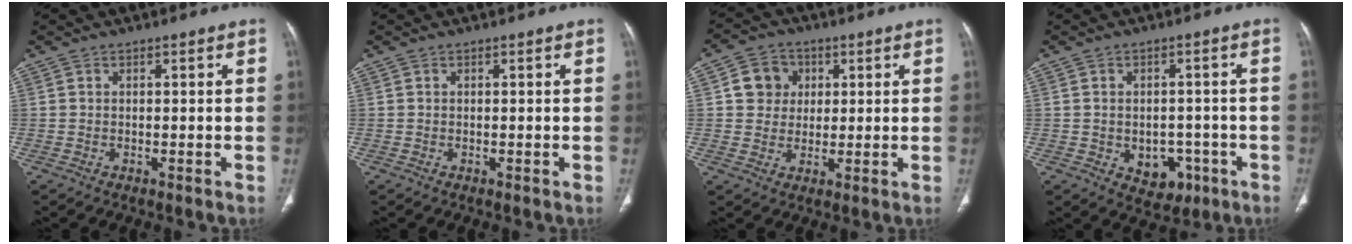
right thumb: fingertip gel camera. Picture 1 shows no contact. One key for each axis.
{"total": 0.0}
{"total": 6.9, "fx": 1.7, "fy": 6.3, "fz": 2.3, "tx": -0.006, "ty": 0.000, "tz": 0.025}
{"total": 6.8, "fx": -2.2, "fy": 5.2, "fz": 3.8, "tx": -0.019, "ty": 0.019, "tz": -0.017}